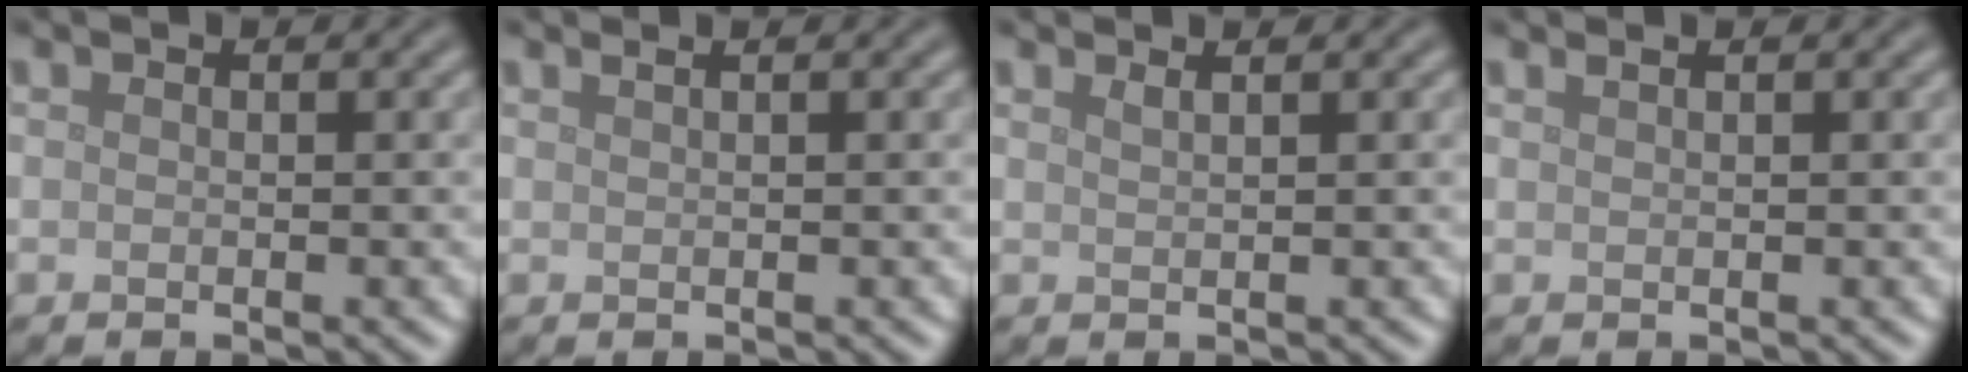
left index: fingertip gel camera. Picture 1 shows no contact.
{"total": 2.1, "force": [1.3, 1.0, 1.3], "torque": [-0.002, 0.004, -0.005]}
{"total": 1.2, "force": [0.9, 0.5, 0.7], "torque": [-0.002, 0.003, 0.006]}
{"total": 1.2, "force": [0.9, 0.5, 0.7], "torque": [-0.002, -0.002, 0.004]}